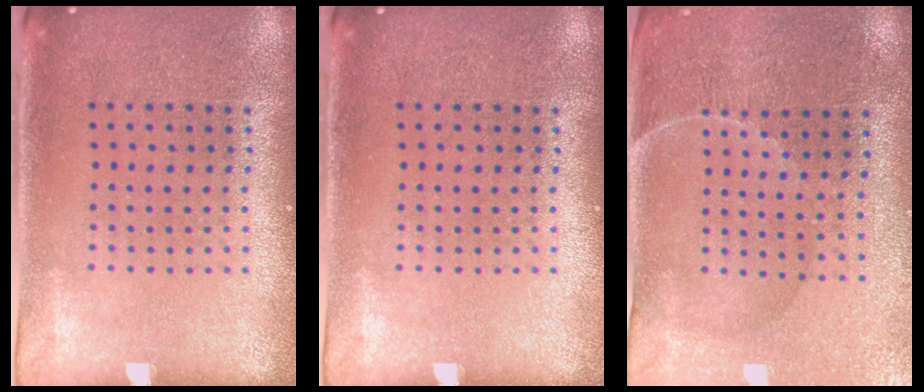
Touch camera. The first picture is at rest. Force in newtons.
{"total": 0.0}
{"total": 0.7, "press": 0.6, "slide": 0.4}